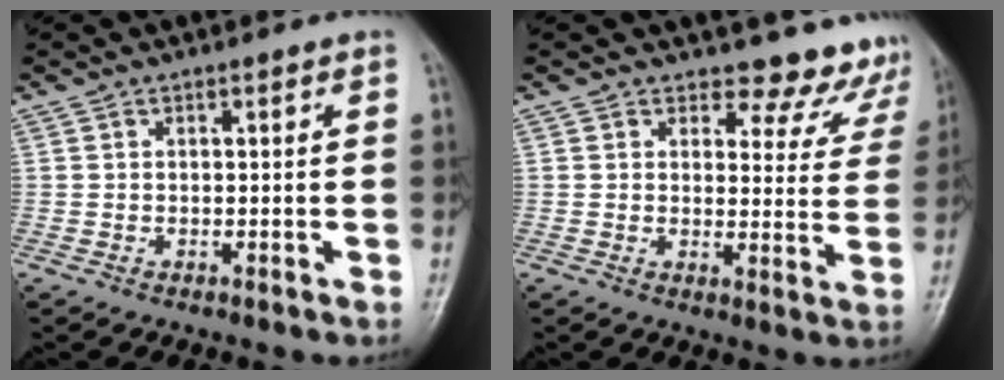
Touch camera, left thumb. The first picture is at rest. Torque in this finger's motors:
{"motor_torque": [-0.03, -0.11, -0.19, -0.24, 0.01]}